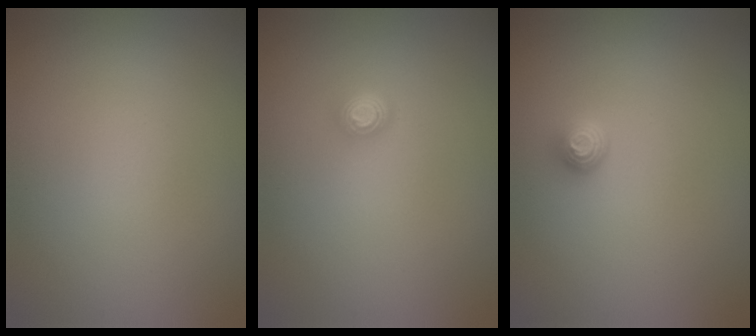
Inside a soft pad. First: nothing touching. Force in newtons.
{"total": 1.4, "press": 1.1, "slide": 1.0}
{"total": 1.2, "press": 0.9, "slide": 0.8}